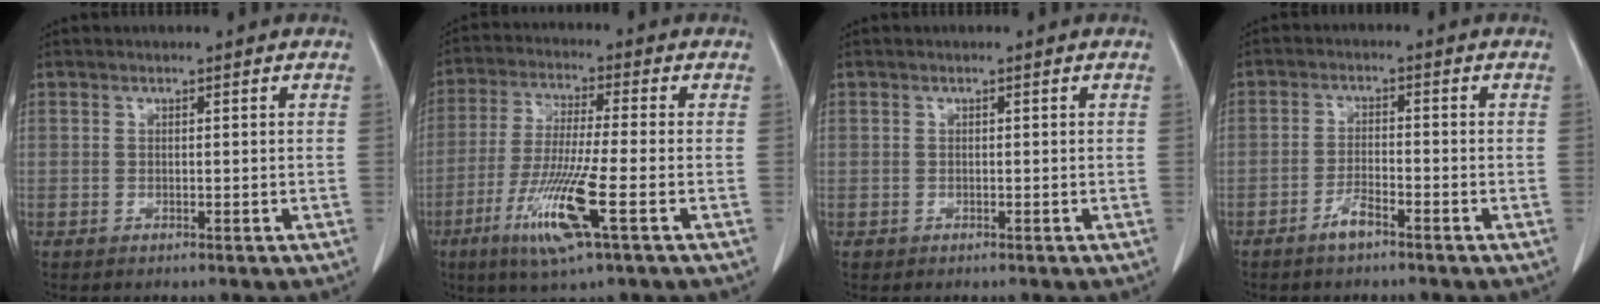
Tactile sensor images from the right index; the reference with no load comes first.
{"total": 11.7, "force": [-4.9, 0.0, 10.6], "torque": [-0.220, -0.025, -0.095]}
{"total": 0.6, "force": [-0.1, 0.5, -0.1], "torque": [0.001, 0.007, -0.001]}
{"total": 3.0, "force": [-2.2, 0.6, 1.9], "torque": [-0.035, 0.003, -0.041]}